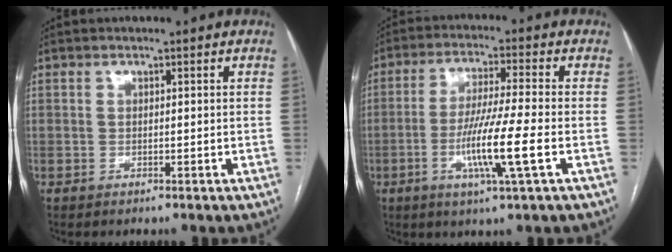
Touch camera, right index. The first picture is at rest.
{"total": 10.1, "force": [-3.0, -0.7, 9.6], "torque": [-0.186, -0.015, -0.058]}